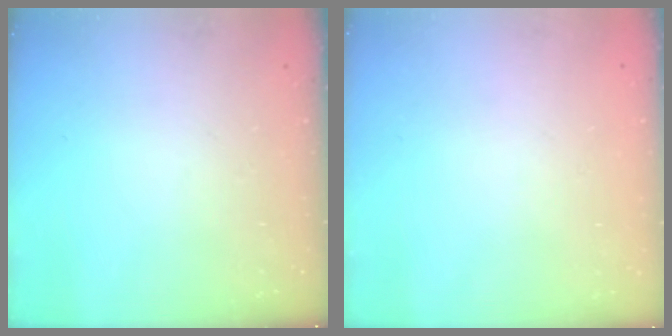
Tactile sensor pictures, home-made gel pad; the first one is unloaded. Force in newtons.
{"total": 1.9, "press": 1.9, "slide": 0.2}